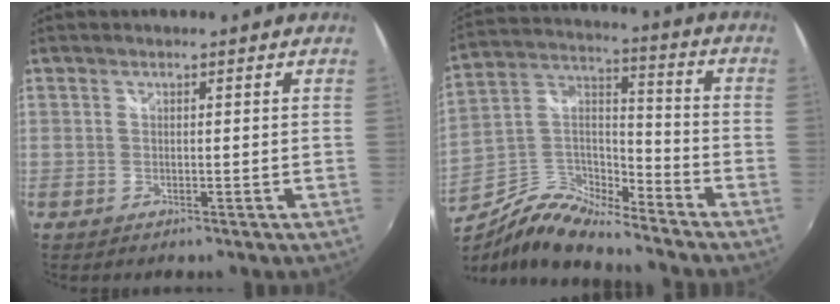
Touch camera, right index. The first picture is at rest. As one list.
[{"total": 11.7, "force": [-9.6, 2.9, 6.1], "torque": [-0.139, 0.017, -0.194]}]